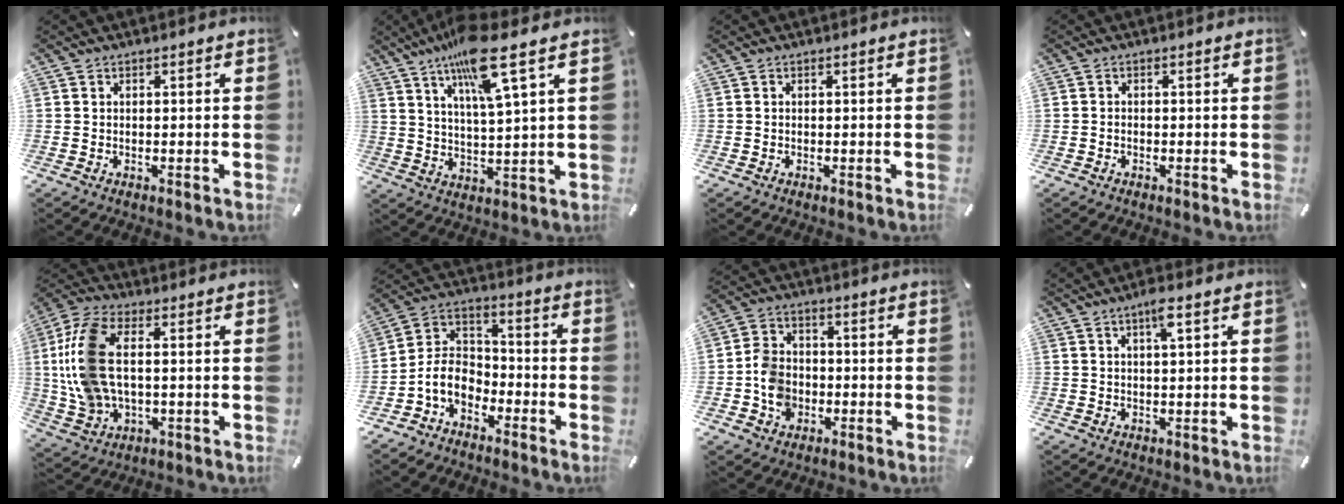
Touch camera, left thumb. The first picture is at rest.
{"total": 13.4, "force": [8.4, 1.4, 10.3], "torque": [-0.195, -0.029, 0.137]}
{"total": 0.0}
{"total": 0.7, "force": [-0.5, 0.4, 0.2], "torque": [-0.005, 0.001, -0.011]}
{"total": 13.9, "force": [0.6, 8.8, 10.7], "torque": [-0.262, -0.002, 0.010]}
{"total": 9.0, "force": [-5.2, 6.4, 3.7], "torque": [-0.089, 0.026, -0.101]}
{"total": 8.5, "force": [-2.2, 7.4, 3.5], "torque": [-0.083, 0.017, -0.037]}
{"total": 3.9, "force": [1.8, 0.6, 3.4], "torque": [-0.062, 0.001, 0.028]}